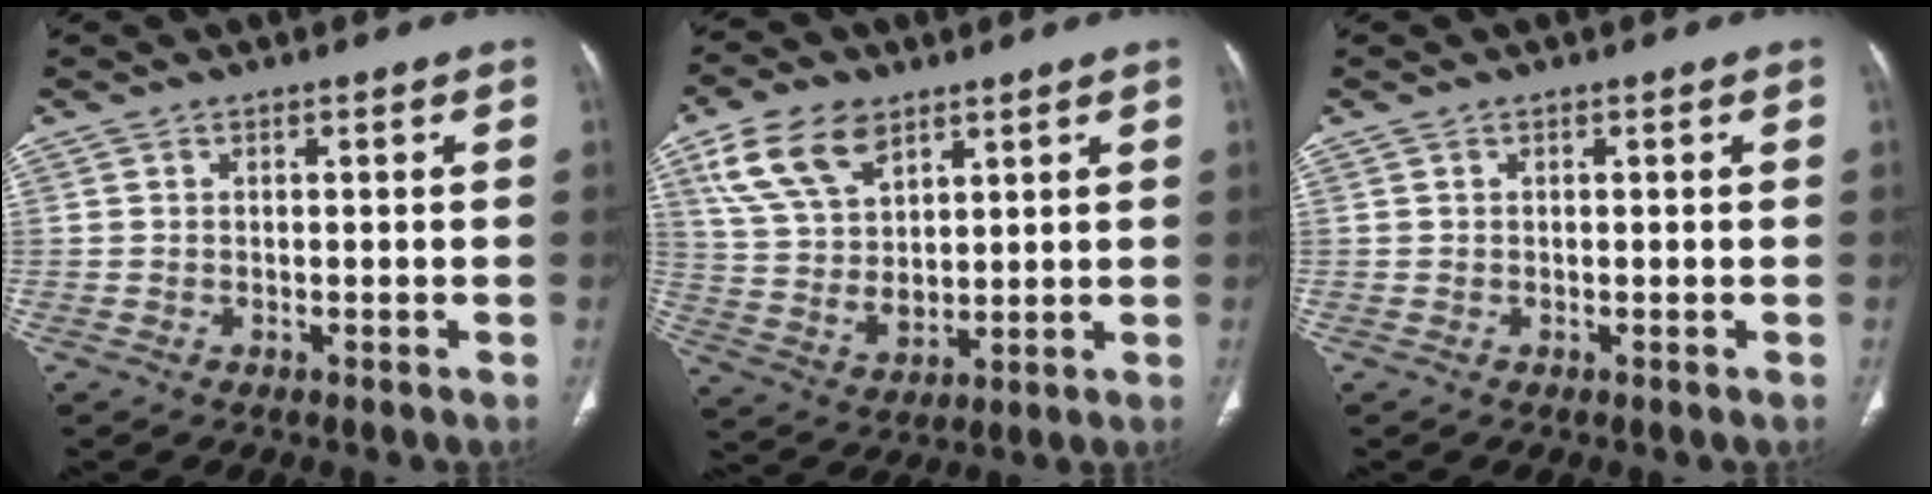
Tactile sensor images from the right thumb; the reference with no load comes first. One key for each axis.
{"total": 13.4, "fx": 7.1, "fy": 8.1, "fz": 8.1, "tx": -0.133, "ty": -0.025, "tz": 0.146}
{"total": 0.0}